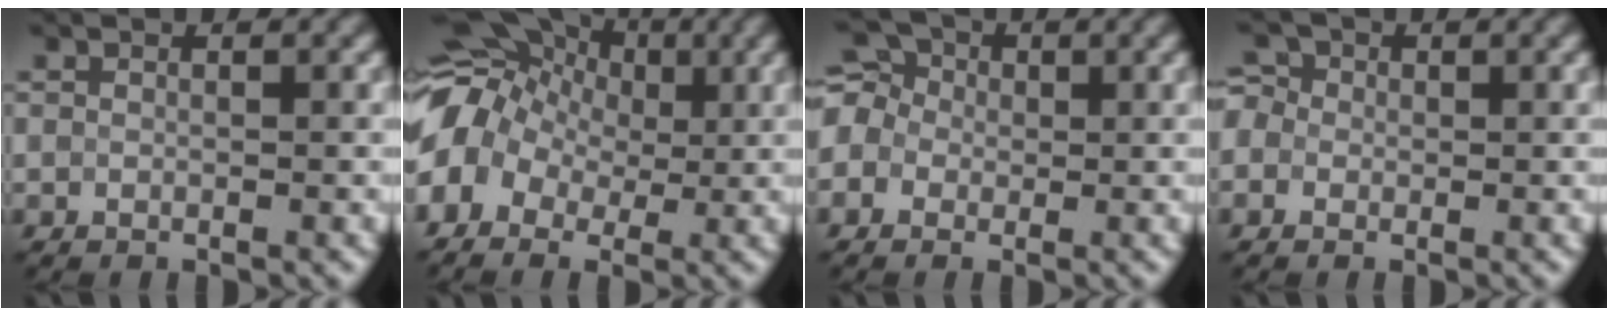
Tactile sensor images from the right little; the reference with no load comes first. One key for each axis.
{"total": 9.8, "fx": 1.1, "fy": 7.8, "fz": 6.0, "tx": -0.108, "ty": 0.023, "tz": -0.002}
{"total": 6.4, "fx": 0.7, "fy": 5.6, "fz": 3.0, "tx": -0.057, "ty": 0.035, "tz": -0.031}
{"total": 4.6, "fx": 0.7, "fy": 4.1, "fz": 1.9, "tx": -0.031, "ty": 0.030, "tz": -0.025}